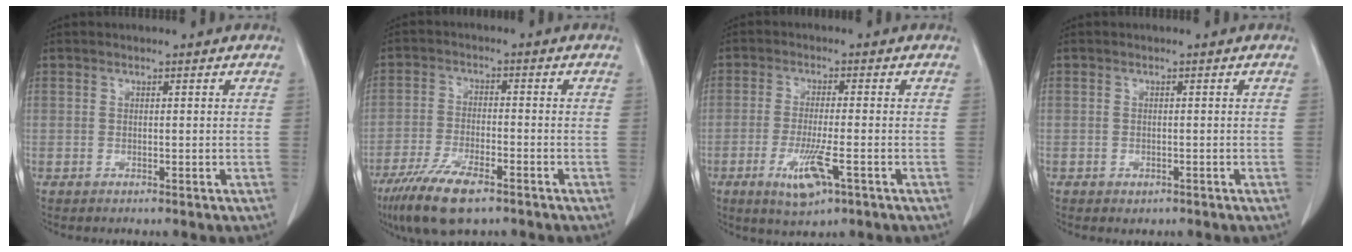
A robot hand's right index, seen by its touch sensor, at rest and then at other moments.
{"total": 9.9, "force": [-6.7, 2.6, 6.8], "torque": [-0.129, -0.018, -0.116]}
{"total": 6.8, "force": [-3.0, 1.1, 6.0], "torque": [-0.115, -0.015, -0.047]}
{"total": 1.1, "force": [-0.6, 0.8, 0.4], "torque": [-0.006, 0.002, -0.002]}